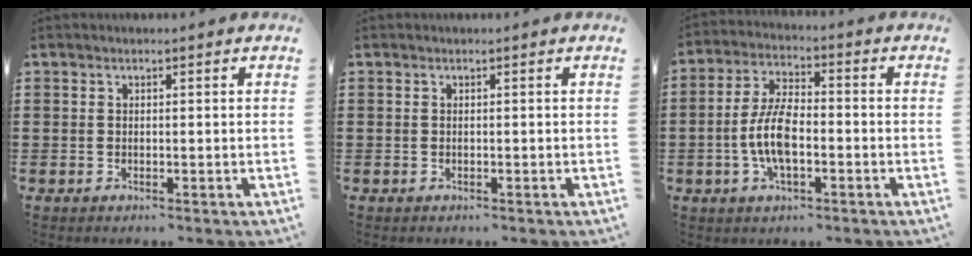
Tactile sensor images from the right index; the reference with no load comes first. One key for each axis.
{"total": 0.0}
{"total": 8.0, "fx": -1.8, "fy": 3.5, "fz": 7.0, "tx": -0.162, "ty": -0.002, "tz": -0.040}